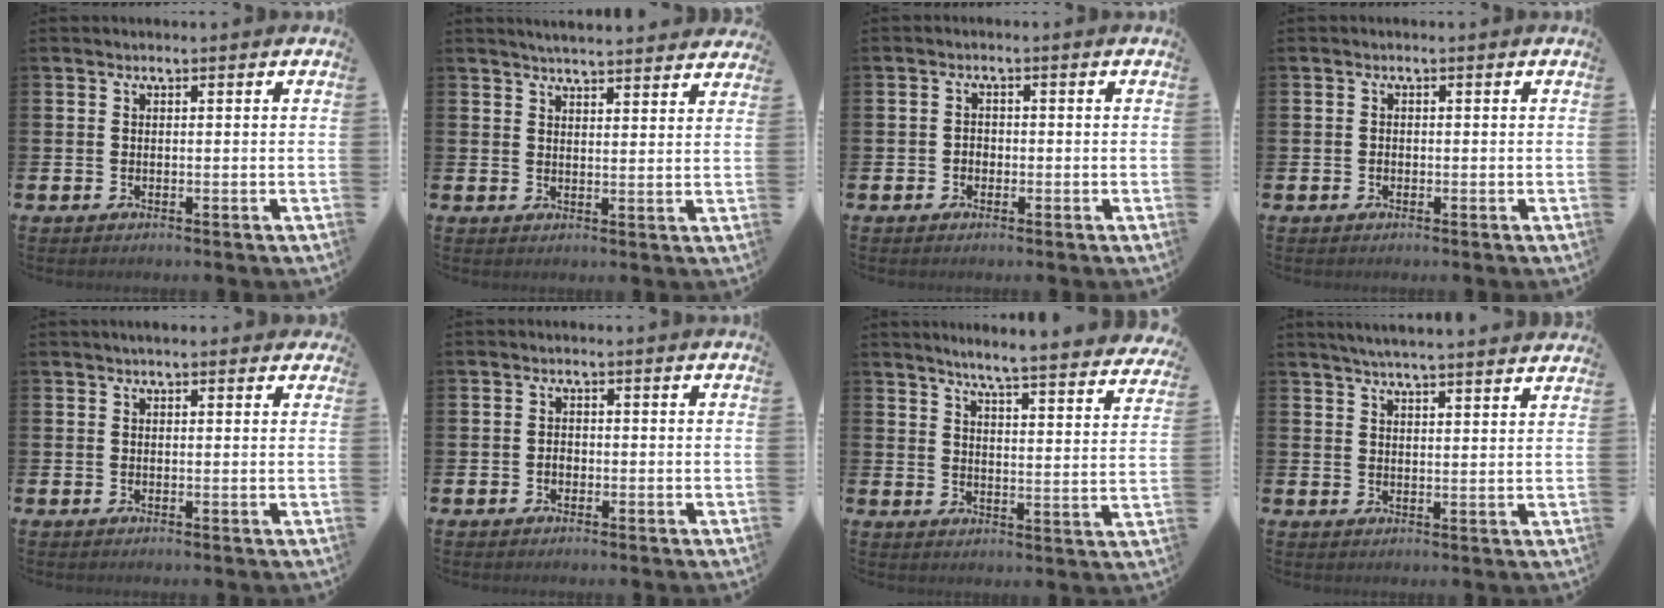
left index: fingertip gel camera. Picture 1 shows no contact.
{"total": 4.2, "force": [4.1, 0.0, 0.5], "torque": [-0.014, -0.021, 0.075]}
{"total": 1.3, "force": [-0.5, 1.1, 0.4], "torque": [-0.010, 0.006, -0.012]}
{"total": 0.6, "force": [-0.3, 0.5, 0.2], "torque": [-0.004, 0.004, -0.007]}
{"total": 1.4, "force": [1.1, 0.5, 0.6], "torque": [-0.011, 0.006, 0.019]}
{"total": 1.3, "force": [-0.4, 1.0, 0.8], "torque": [-0.015, 0.005, -0.010]}
{"total": 5.6, "force": [5.3, -0.4, 1.7], "torque": [-0.048, -0.047, 0.087]}
{"total": 4.6, "force": [4.4, -0.5, 1.0], "torque": [-0.028, -0.019, 0.078]}